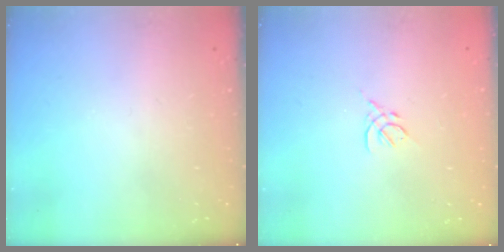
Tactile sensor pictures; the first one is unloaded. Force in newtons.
{"total": 2.7, "press": 2.6, "slide": 0.8}